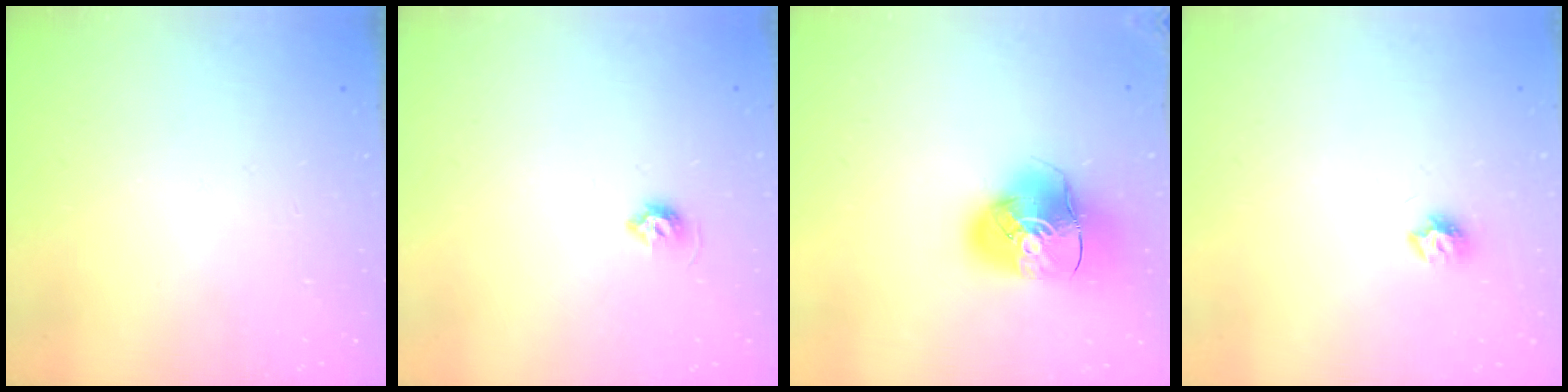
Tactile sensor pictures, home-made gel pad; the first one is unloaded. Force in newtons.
{"total": 5.7, "press": 5.7, "slide": 0.7}
{"total": 12.8, "press": 12.7, "slide": 2.0}
{"total": 6.8, "press": 6.8, "slide": 0.6}